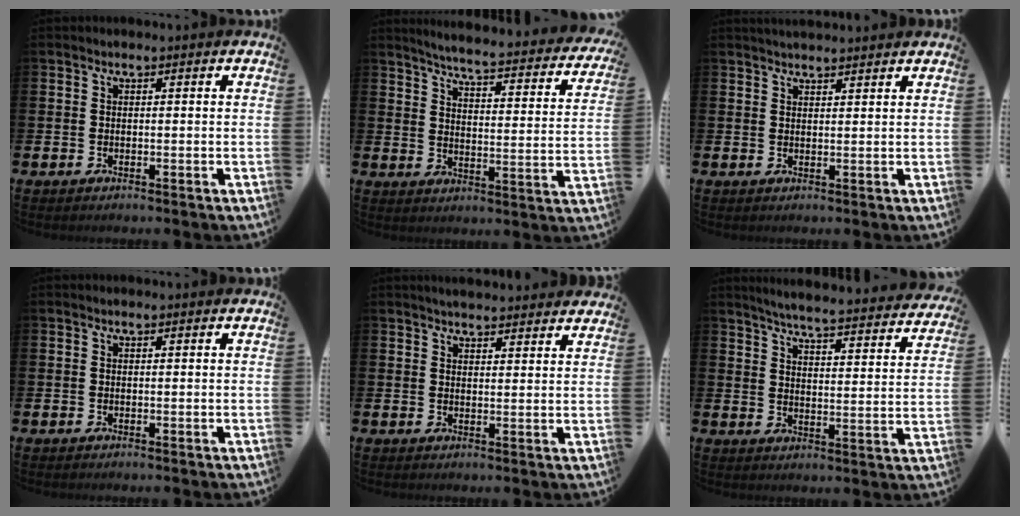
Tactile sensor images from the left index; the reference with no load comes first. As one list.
[{"total": 4.9, "force": [4.6, 0.1, 1.8], "torque": [-0.051, -0.046, 0.070]}, {"total": 2.5, "force": [2.5, 0.2, 0.2], "torque": [-0.006, -0.008, 0.044]}, {"total": 0.0}, {"total": 3.7, "force": [3.7, 0.4, 0.3], "torque": [-0.011, -0.019, 0.067]}, {"total": 5.4, "force": [5.1, 0.0, 1.7], "torque": [-0.048, -0.044, 0.083]}]